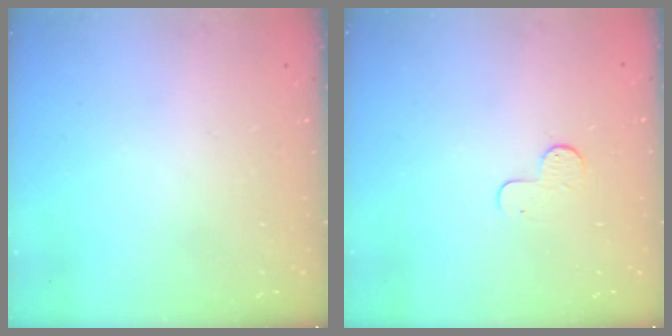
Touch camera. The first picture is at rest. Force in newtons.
{"total": 5.0, "press": 5.0, "slide": 0.4}